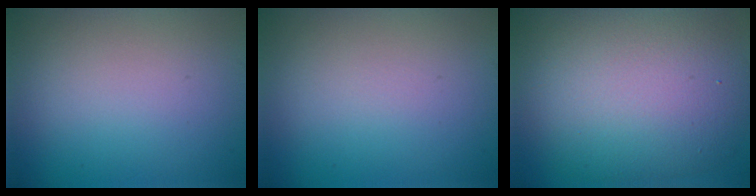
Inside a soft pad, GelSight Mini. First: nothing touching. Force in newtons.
{"total": 0.0}
{"total": 12.4, "press": 12.4, "slide": 0.5}